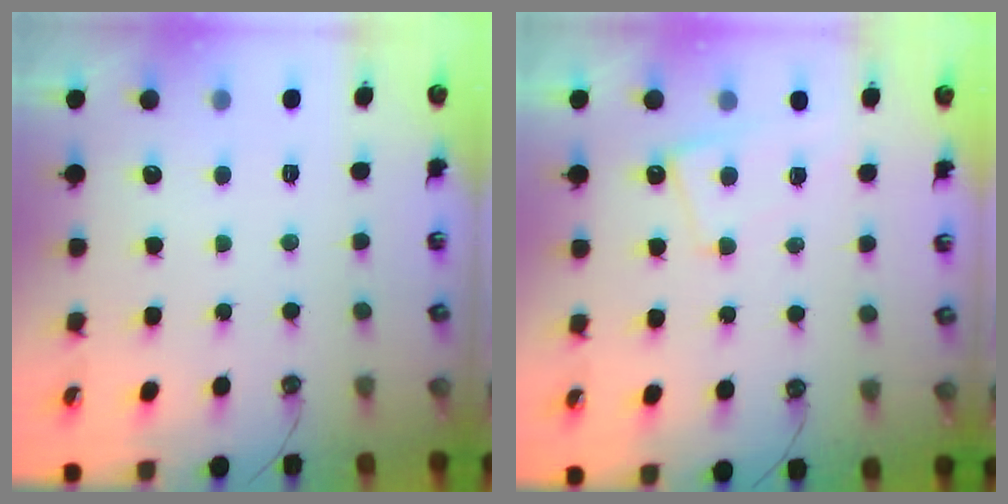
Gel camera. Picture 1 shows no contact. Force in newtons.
{"total": 2.4, "press": 2.4, "slide": 0.6}